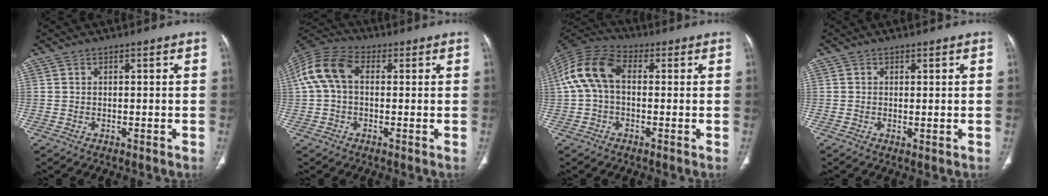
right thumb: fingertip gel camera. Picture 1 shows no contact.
{"total": 10.5, "force": [1.3, 6.9, 7.9], "torque": [-0.163, 0.033, 0.016]}
{"total": 11.5, "force": [1.0, 7.3, 8.9], "torque": [-0.182, 0.032, 0.007]}
{"total": 0.8, "force": [0.1, 0.3, 0.7], "torque": [-0.020, -0.005, 0.003]}